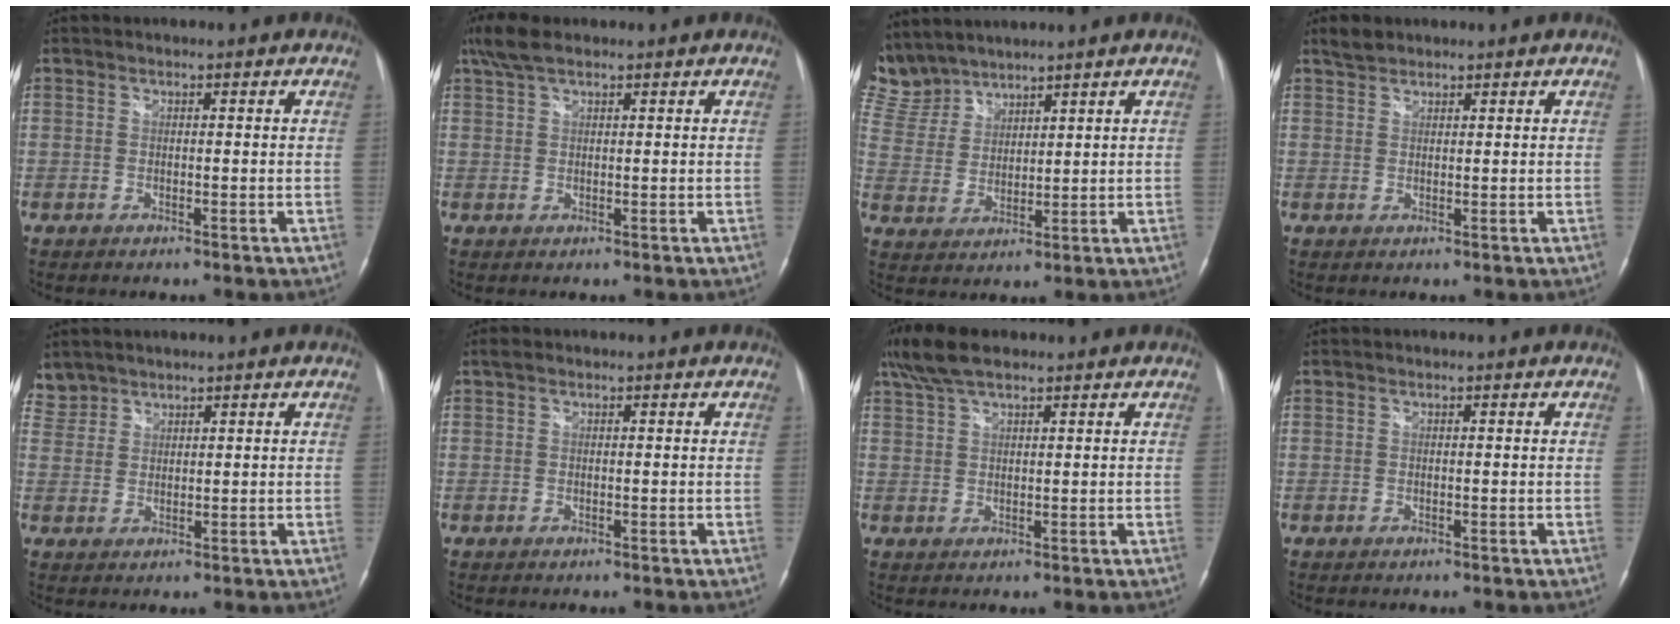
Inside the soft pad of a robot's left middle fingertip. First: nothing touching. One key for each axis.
{"total": 4.2, "fx": 3.1, "fy": 1.3, "fz": 2.6, "tx": -0.063, "ty": 0.023, "tz": 0.063}
{"total": 9.3, "fx": 8.7, "fy": 3.0, "fz": 0.7, "tx": -0.033, "ty": 0.014, "tz": 0.196}
{"total": 2.2, "fx": 1.9, "fy": 1.0, "fz": 0.5, "tx": -0.012, "ty": 0.009, "tz": 0.034}
{"total": 3.3, "fx": 3.0, "fy": 1.4, "fz": -0.5, "tx": 0.013, "ty": 0.011, "tz": 0.063}
{"total": 1.4, "fx": 1.0, "fy": 0.7, "fz": 0.7, "tx": -0.015, "ty": 0.018, "tz": 0.018}
{"total": 6.3, "fx": 4.8, "fy": 1.7, "fz": 3.7, "tx": -0.083, "ty": 0.026, "tz": 0.093}
{"total": 0.0}